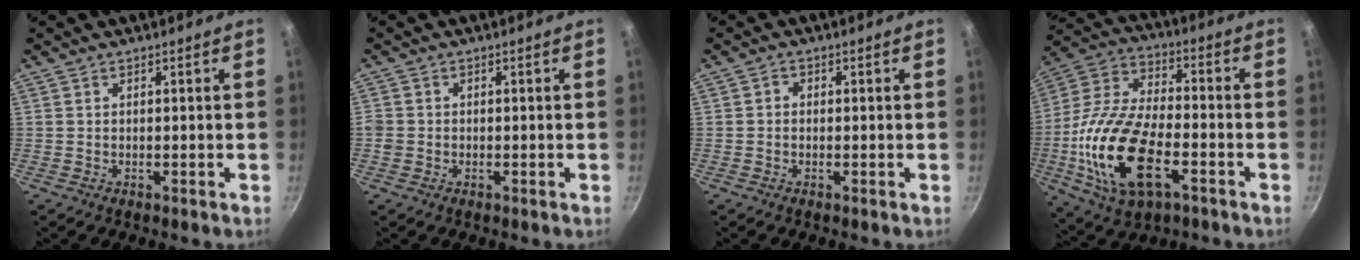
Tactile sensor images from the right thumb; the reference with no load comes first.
{"total": 1.9, "force": [-0.5, 1.7, 0.6], "torque": [-0.010, 0.003, -0.010]}
{"total": 1.3, "force": [-0.1, 1.1, 0.6], "torque": [-0.010, 0.006, -0.004]}
{"total": 21.8, "force": [-6.4, 11.0, 17.6], "torque": [-0.348, 0.021, -0.127]}